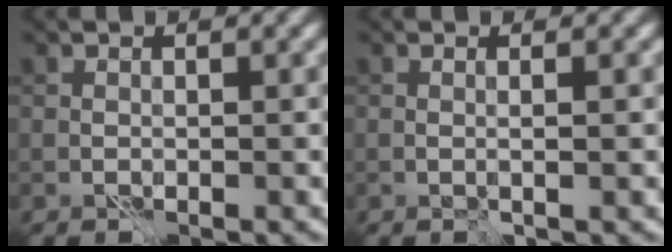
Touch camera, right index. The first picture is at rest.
{"total": 0.6, "force": [0.1, -0.2, 0.6], "torque": [-0.011, 0.003, -0.002]}